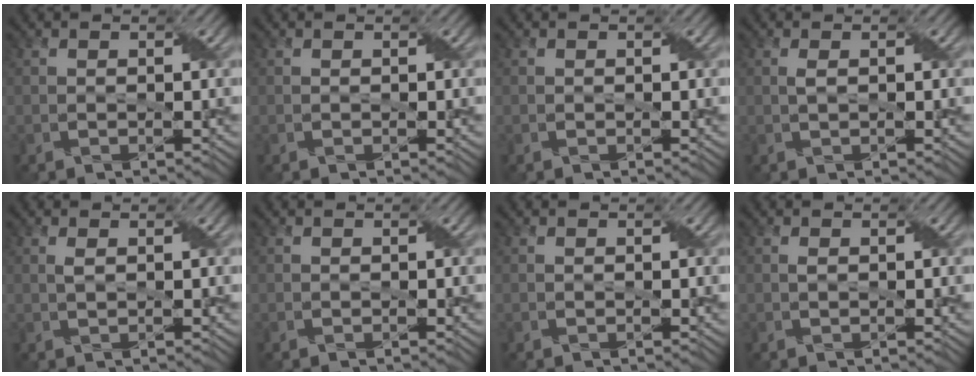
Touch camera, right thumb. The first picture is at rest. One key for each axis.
{"total": 0.0}
{"total": 0.0}
{"total": 0.9, "fx": 0.2, "fy": 0.3, "fz": 0.9, "tx": -0.022, "ty": 0.004, "tz": 0.004}
{"total": 0.9, "fx": 0.4, "fy": 0.3, "fz": 0.8, "tx": -0.023, "ty": 0.004, "tz": 0.008}
{"total": 0.0}
{"total": 0.0}
{"total": 0.5, "fx": 0.2, "fy": 0.2, "fz": 0.4, "tx": -0.011, "ty": 0.003, "tz": 0.003}